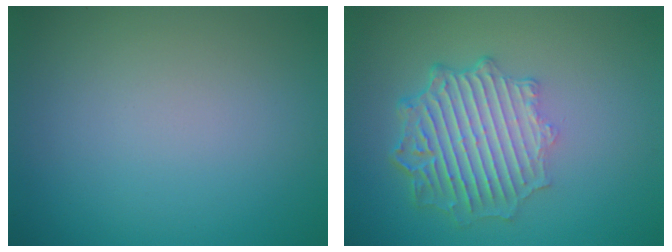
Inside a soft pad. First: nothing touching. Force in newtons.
{"total": 6.3, "press": 4.7, "slide": 4.2}